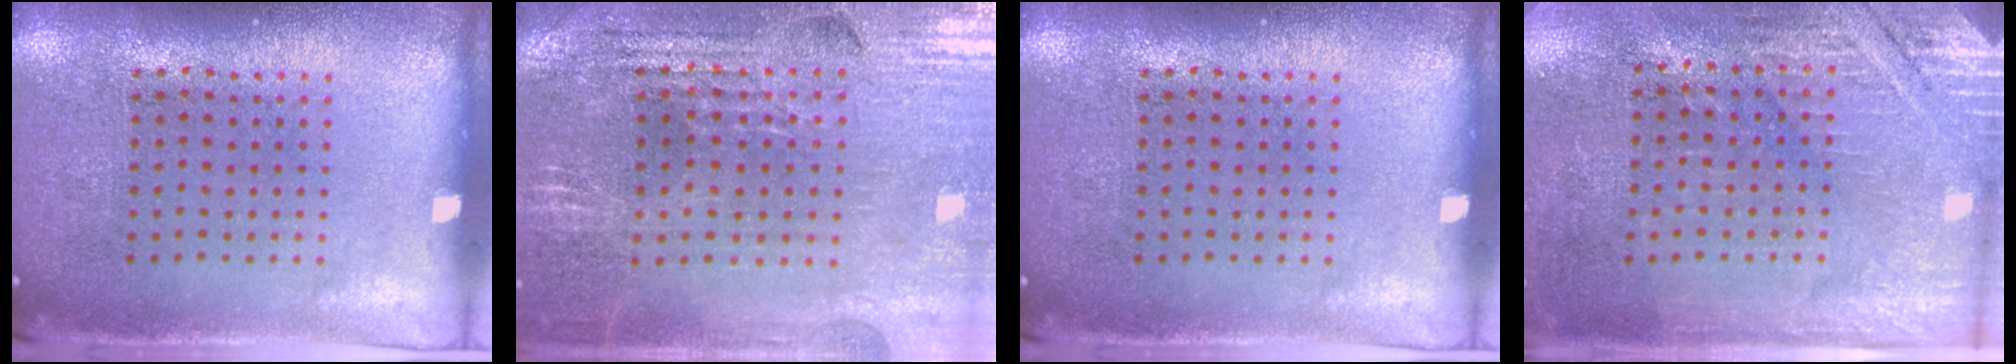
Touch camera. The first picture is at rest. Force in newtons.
{"total": 2.9, "press": 2.9, "slide": 0.5}
{"total": 0.0}
{"total": 2.8, "press": 2.7, "slide": 0.9}